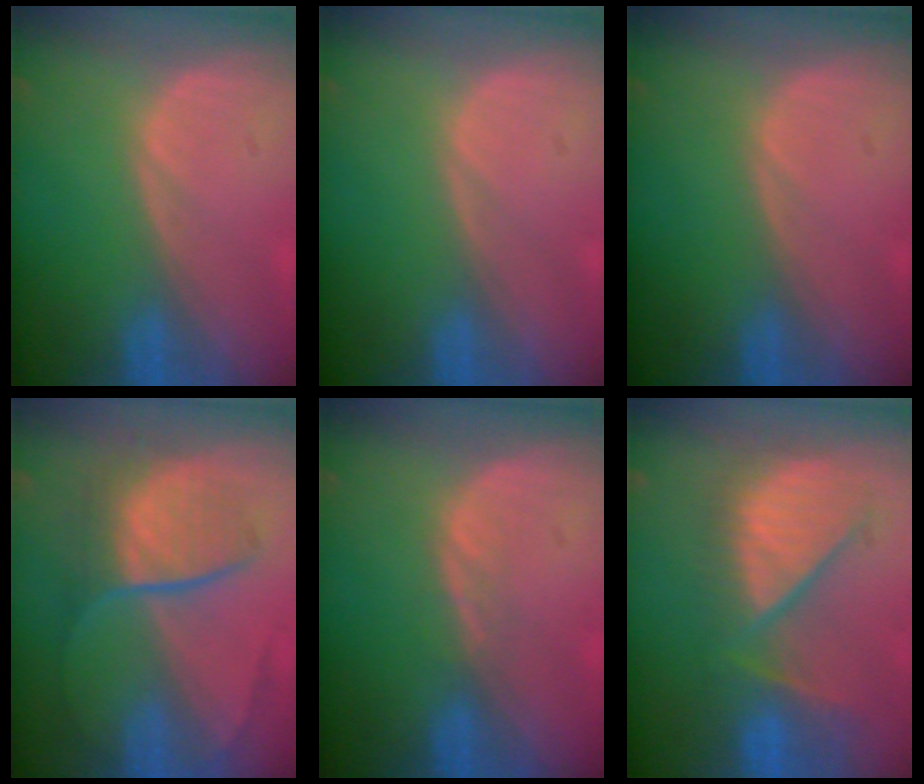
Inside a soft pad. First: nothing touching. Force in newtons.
{"total": 0.0}
{"total": 0.0}
{"total": 7.8, "press": 7.5, "slide": 2.4}
{"total": 1.5, "press": 1.5, "slide": 0.2}
{"total": 9.7, "press": 9.3, "slide": 3.0}